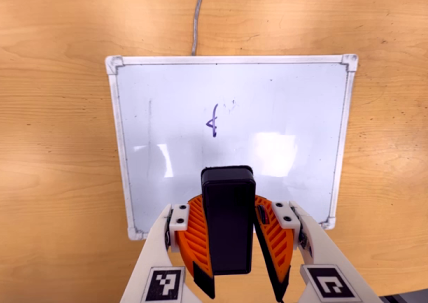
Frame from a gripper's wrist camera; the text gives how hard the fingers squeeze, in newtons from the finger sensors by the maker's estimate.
{"total": 9.8, "left": 10.0, "right": 9.6}